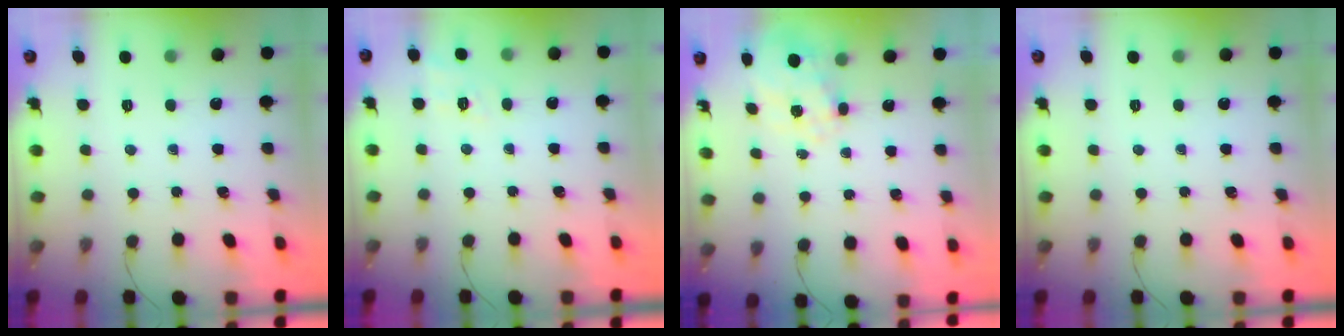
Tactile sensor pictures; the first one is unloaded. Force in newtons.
{"total": 8.2, "press": 7.9, "slide": 2.1}
{"total": 6.7, "press": 6.7, "slide": 0.6}
{"total": 0.0}